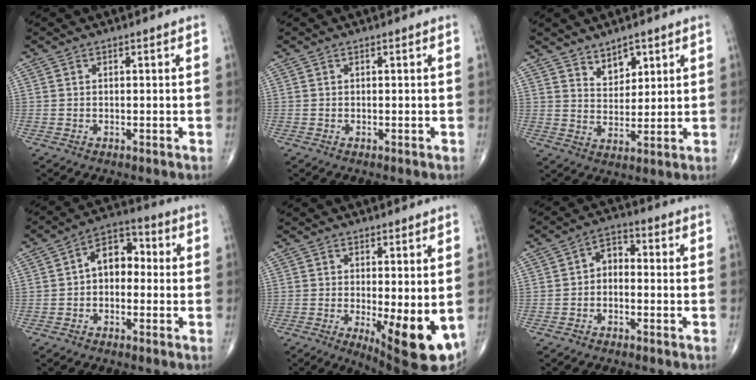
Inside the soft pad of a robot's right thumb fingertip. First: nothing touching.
{"total": 0.0}
{"total": 5.2, "force": [3.6, 2.9, 2.4], "torque": [-0.017, -0.030, 0.067]}
{"total": 7.7, "force": [-0.2, 5.3, 5.6], "torque": [-0.059, 0.030, -0.020]}
{"total": 11.3, "force": [-1.9, 3.7, 10.5], "torque": [-0.138, -0.026, -0.015]}
{"total": 4.2, "force": [-0.8, 2.9, 2.9], "torque": [-0.032, 0.024, -0.030]}